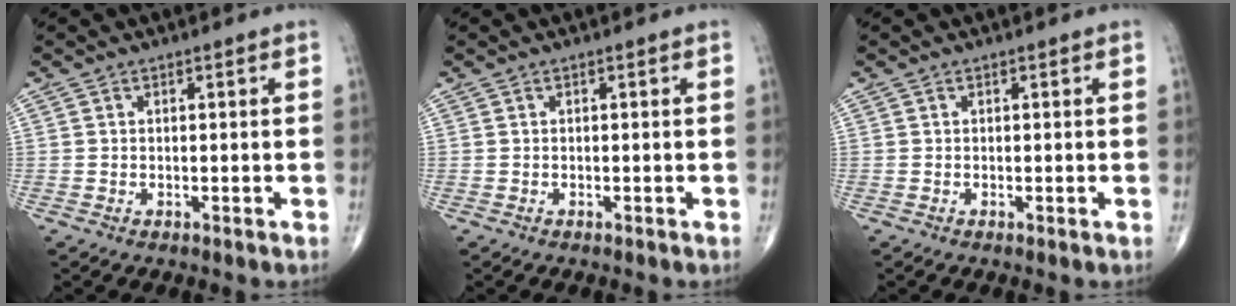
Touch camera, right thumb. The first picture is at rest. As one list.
[{"total": 0.0}, {"total": 0.0}]